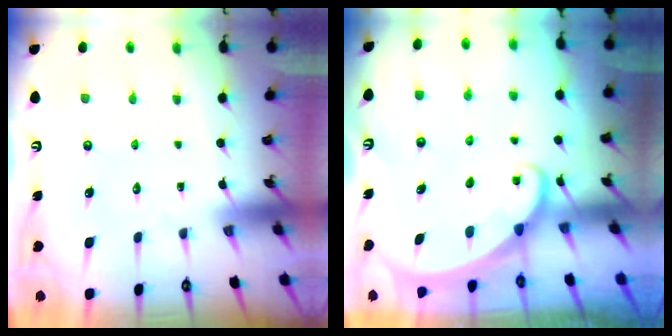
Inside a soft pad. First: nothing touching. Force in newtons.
{"total": 1.7, "press": 1.7, "slide": 0.1}